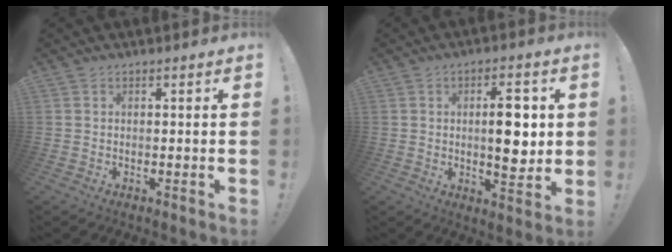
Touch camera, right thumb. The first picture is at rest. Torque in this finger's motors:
{"motor_torque": [1.25, 2.34, 0.88, 1.06, 0.58]}